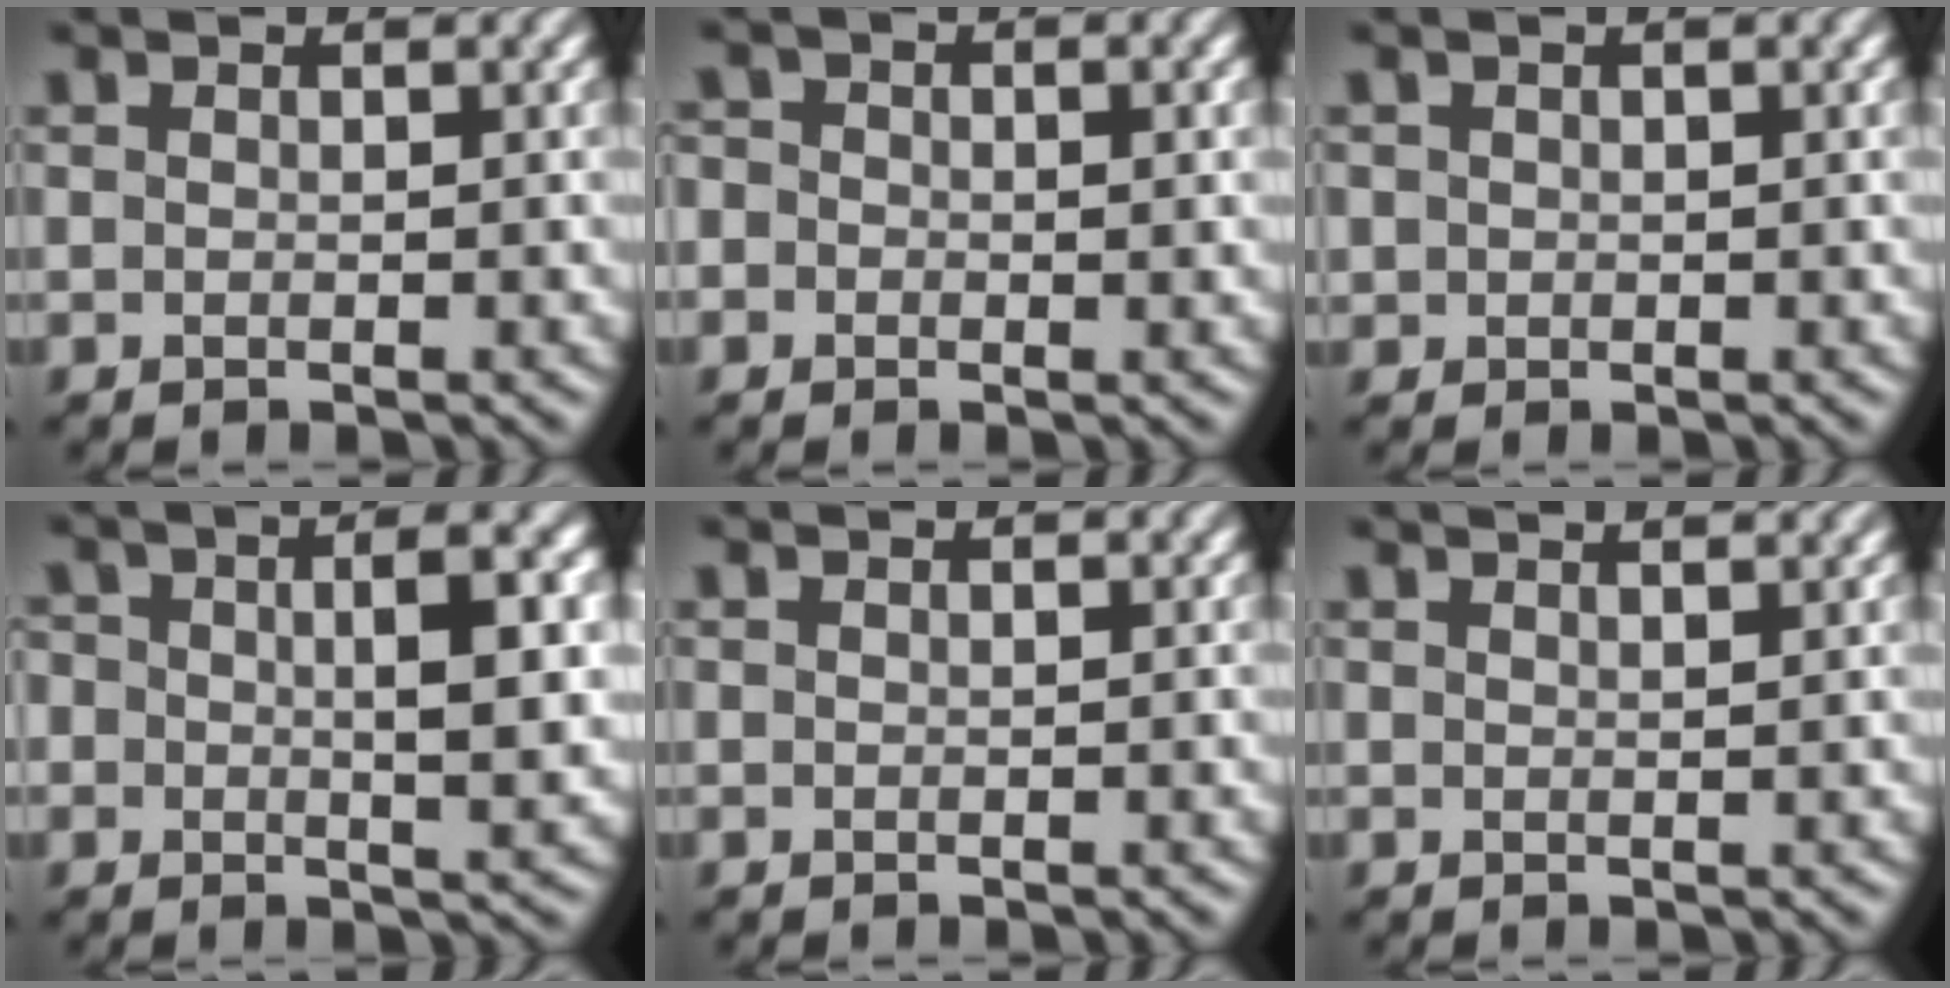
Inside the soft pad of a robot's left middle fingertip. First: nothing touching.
{"total": 2.9, "force": [0.3, 2.4, 1.6], "torque": [0.000, 0.006, -0.024]}
{"total": 0.7, "force": [0.2, 0.6, 0.2], "torque": [0.001, -0.001, 0.004]}
{"total": 5.7, "force": [0.3, 2.7, 5.0], "torque": [-0.072, -0.002, 0.002]}
{"total": 0.0}
{"total": 3.6, "force": [2.8, 1.4, 1.8], "torque": [-0.002, 0.023, 0.002]}